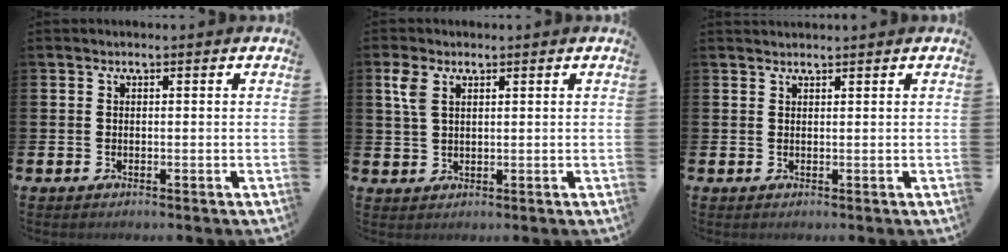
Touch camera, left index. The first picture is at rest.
{"total": 3.6, "force": [2.1, 1.9, 2.1], "torque": [-0.028, -0.001, 0.034]}
{"total": 1.0, "force": [1.0, 0.0, 0.0], "torque": [0.013, -0.006, 0.016]}